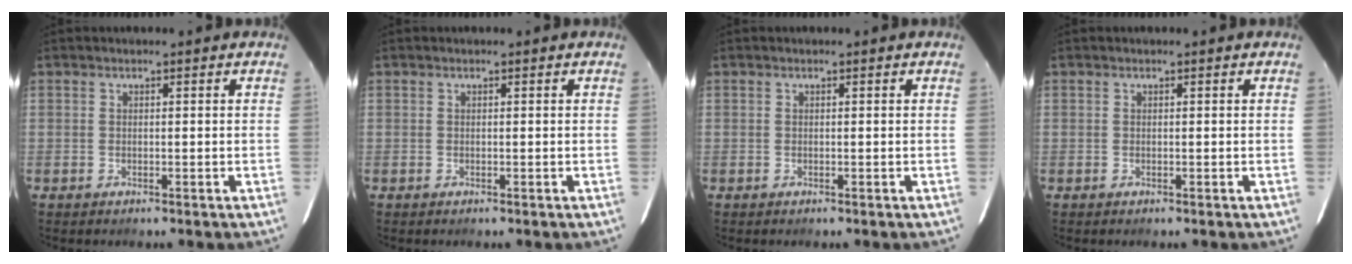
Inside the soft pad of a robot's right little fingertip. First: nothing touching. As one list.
[{"total": 0.0}, {"total": 0.0}, {"total": 0.0}]